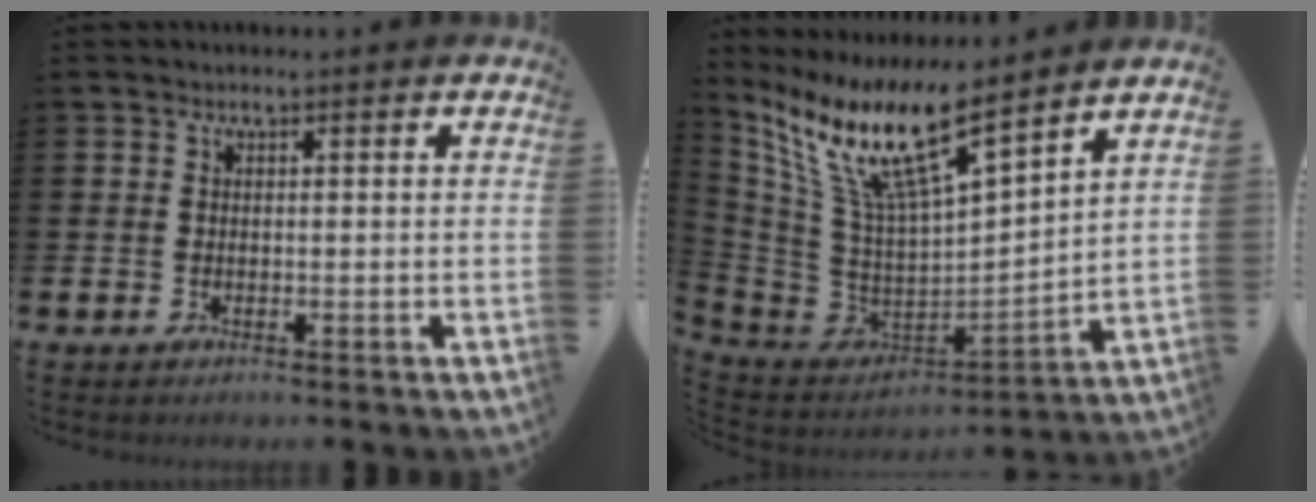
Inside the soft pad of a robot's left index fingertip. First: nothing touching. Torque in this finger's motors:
{"motor_torque": [2.14, 0.00, 0.96, 0.21]}